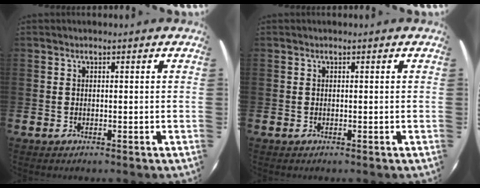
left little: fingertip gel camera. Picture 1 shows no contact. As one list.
[{"total": 0.0}]